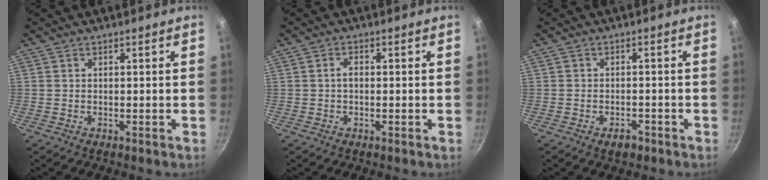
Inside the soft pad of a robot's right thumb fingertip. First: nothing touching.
{"total": 1.7, "force": [0.0, 1.1, 1.4], "torque": [-0.022, 0.009, -0.002]}
{"total": 2.9, "force": [-1.8, 1.7, 1.4], "torque": [-0.013, 0.018, -0.023]}